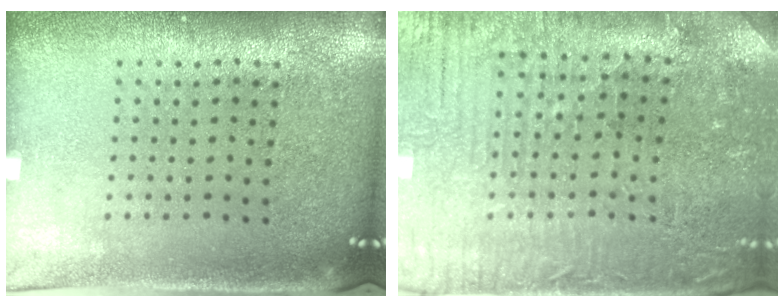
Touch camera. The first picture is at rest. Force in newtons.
{"total": 2.0, "press": 1.9, "slide": 0.4}